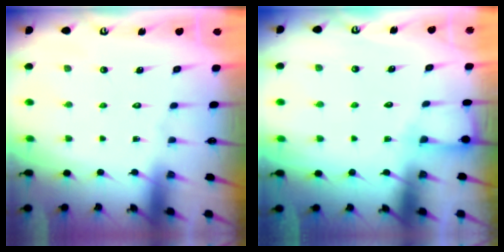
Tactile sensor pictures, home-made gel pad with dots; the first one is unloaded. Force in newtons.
{"total": 6.3, "press": 6.3, "slide": 0.6}